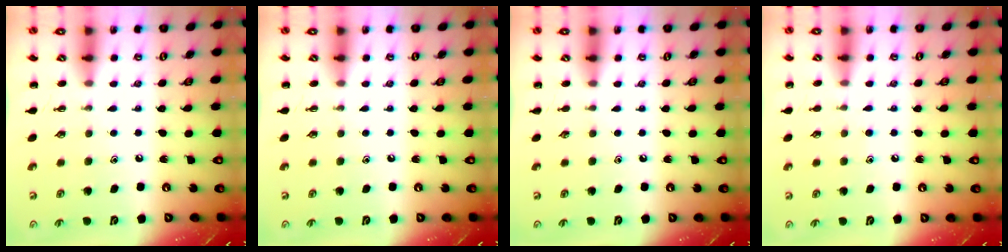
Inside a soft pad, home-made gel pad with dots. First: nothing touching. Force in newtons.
{"total": 0.0}
{"total": 0.0}
{"total": 5.9, "press": 5.4, "slide": 2.3}